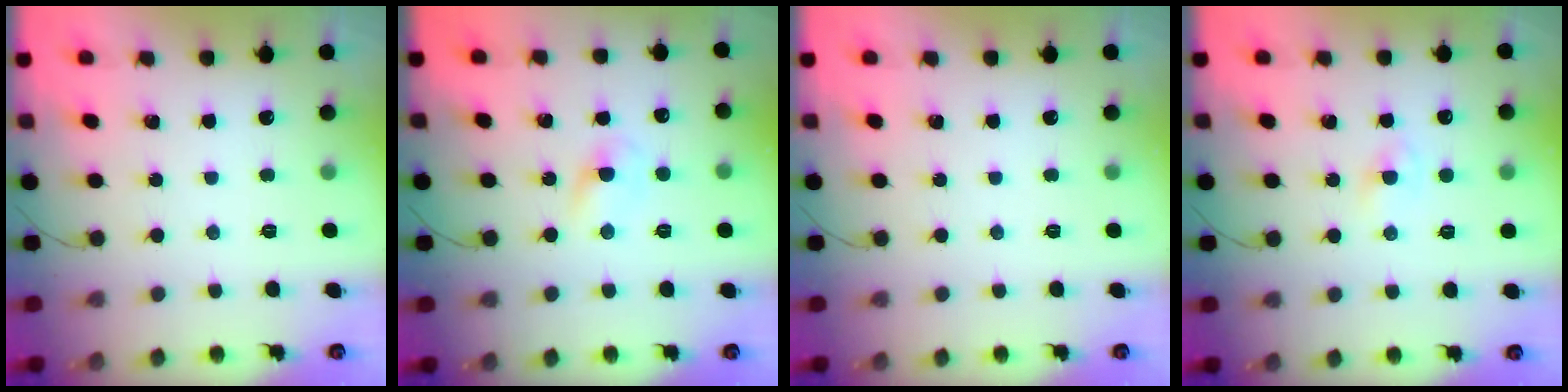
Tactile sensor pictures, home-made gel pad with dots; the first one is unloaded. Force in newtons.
{"total": 2.4, "press": 2.2, "slide": 1.0}
{"total": 0.0}
{"total": 0.7, "press": 0.6, "slide": 0.5}